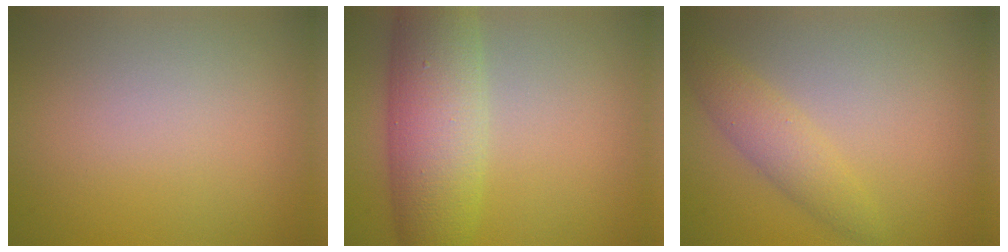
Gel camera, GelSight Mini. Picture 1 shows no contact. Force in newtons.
{"total": 7.6, "press": 7.6, "slide": 0.2}
{"total": 2.6, "press": 2.6, "slide": 0.0}